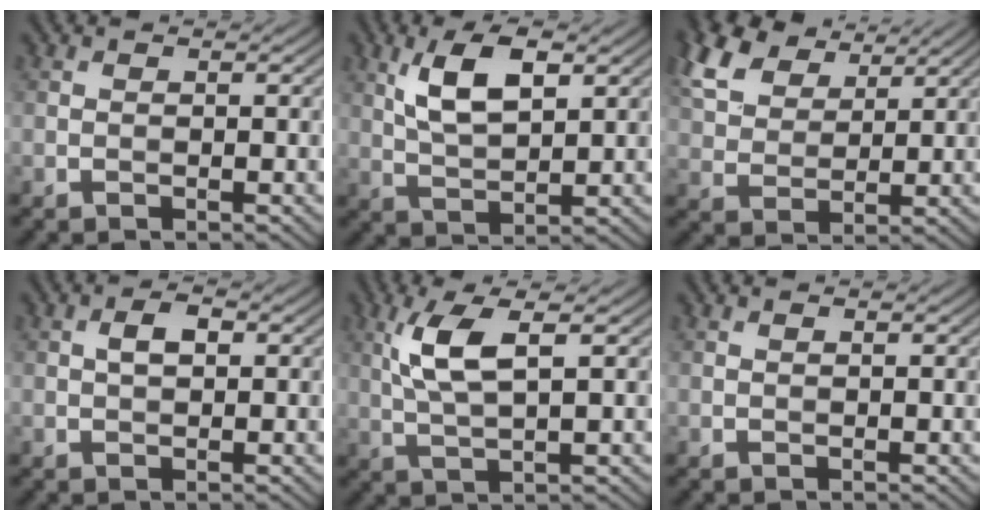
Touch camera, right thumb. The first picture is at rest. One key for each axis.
{"total": 7.0, "fx": 3.0, "fy": 2.8, "fz": 5.7, "tx": -0.119, "ty": -0.001, "tz": 0.059}
{"total": 9.7, "fx": 6.1, "fy": 5.4, "fz": 5.4, "tx": -0.150, "ty": 0.022, "tz": 0.123}
{"total": 2.3, "fx": 0.5, "fy": 1.3, "fz": 1.9, "tx": -0.035, "ty": 0.004, "tz": 0.006}
{"total": 6.4, "fx": 2.1, "fy": 1.7, "fz": 5.8, "tx": -0.129, "ty": 0.006, "tz": 0.043}
{"total": 0.0}